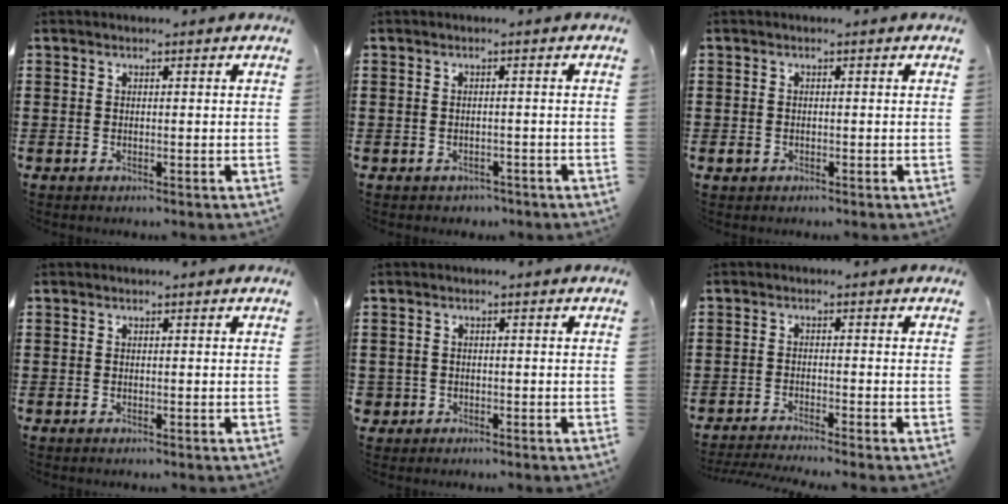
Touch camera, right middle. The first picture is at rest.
{"total": 0.8, "force": [-0.7, 0.4, -0.2], "torque": [-0.001, 0.001, -0.017]}
{"total": 1.0, "force": [-0.5, 0.9, 0.2], "torque": [-0.006, 0.001, -0.012]}
{"total": 0.0}
{"total": 1.3, "force": [-0.5, 1.2, 0.0], "torque": [-0.003, 0.003, -0.013]}
{"total": 1.9, "force": [-1.9, -0.2, 0.4], "torque": [-0.008, -0.001, -0.037]}